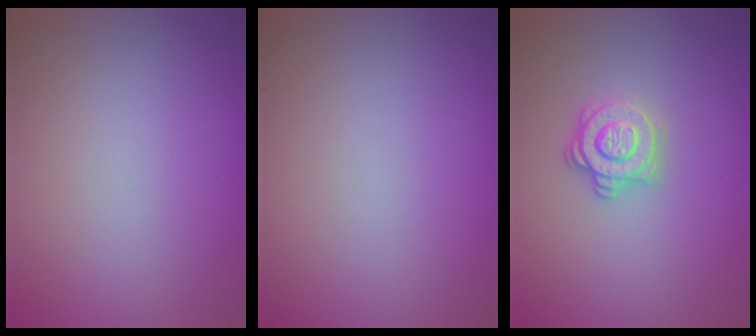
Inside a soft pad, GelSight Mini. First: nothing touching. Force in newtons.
{"total": 0.0}
{"total": 2.8, "press": 2.6, "slide": 1.1}